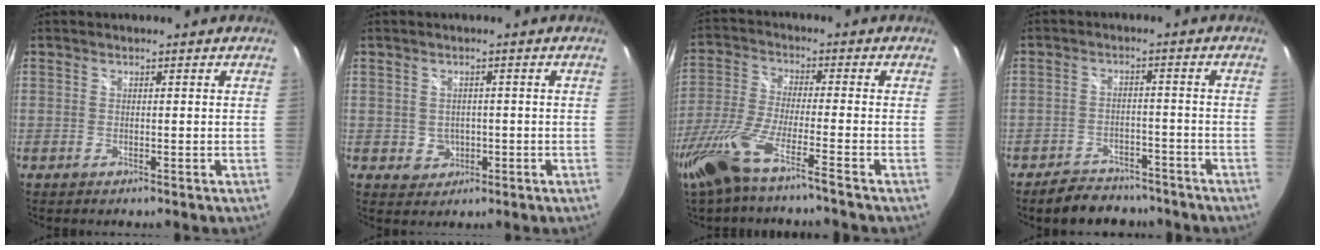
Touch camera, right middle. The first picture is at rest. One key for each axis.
{"total": 3.5, "fx": -0.6, "fy": 3.3, "fz": 1.0, "tx": -0.022, "ty": 0.002, "tz": 0.000}
{"total": 13.5, "fx": -9.6, "fy": 0.4, "fz": 9.4, "tx": -0.205, "ty": -0.043, "tz": -0.179}
{"total": 9.2, "fx": -7.8, "fy": 4.2, "fz": 2.7, "tx": -0.068, "ty": 0.011, "tz": -0.104}